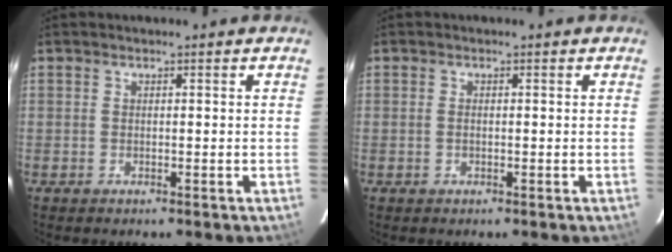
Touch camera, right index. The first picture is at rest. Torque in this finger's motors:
{"motor_torque": [-0.19, 0.11, -0.04, 0.00]}